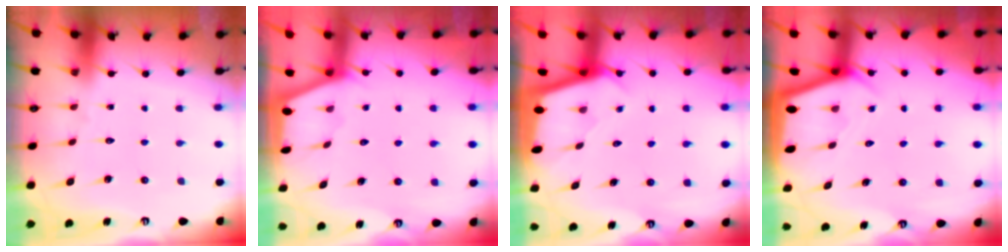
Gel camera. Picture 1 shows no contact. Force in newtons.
{"total": 1.2, "press": 1.2, "slide": 0.3}
{"total": 2.4, "press": 2.4, "slide": 0.1}
{"total": 2.7, "press": 2.7, "slide": 0.3}